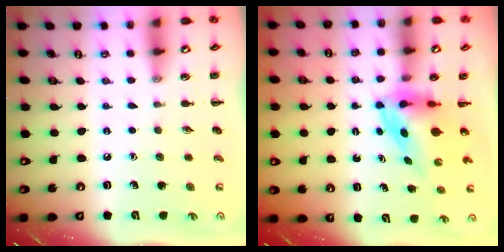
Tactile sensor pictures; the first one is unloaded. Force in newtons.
{"total": 3.7, "press": 3.6, "slide": 1.0}